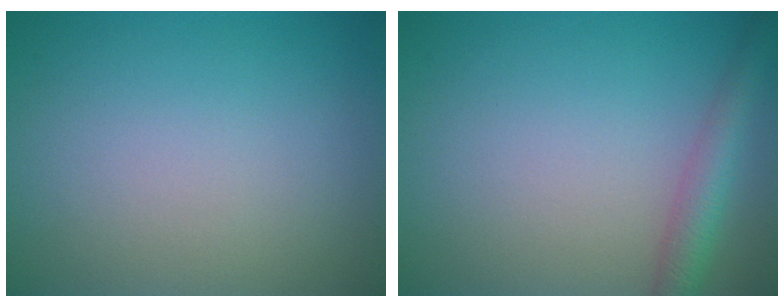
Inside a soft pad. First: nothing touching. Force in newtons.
{"total": 3.0, "press": 3.0, "slide": 0.1}